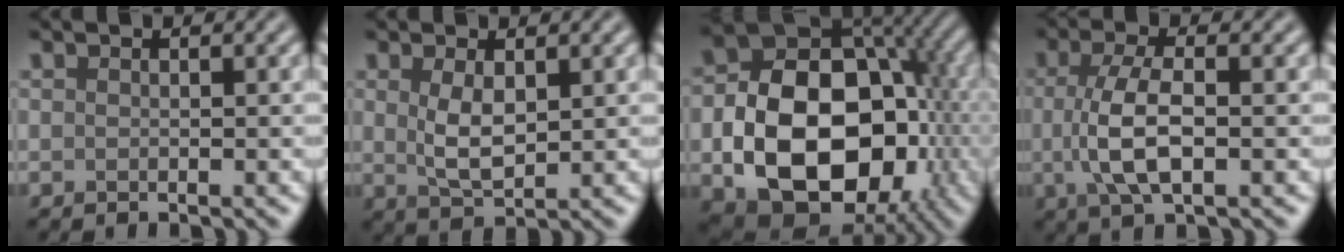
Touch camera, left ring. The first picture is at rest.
{"total": 3.1, "force": [0.7, 1.4, 2.7], "torque": [-0.060, -0.004, 0.018]}
{"total": 15.4, "force": [-3.3, 10.7, 10.6], "torque": [-0.155, -0.020, -0.061]}
{"total": 5.3, "force": [-0.3, 2.0, 4.9], "torque": [-0.104, -0.001, -0.008]}